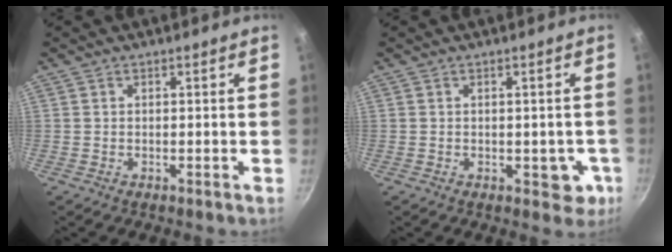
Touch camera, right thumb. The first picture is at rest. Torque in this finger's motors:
{"motor_torque": [1.32, 0.82, 1.12, -0.62, 0.25]}